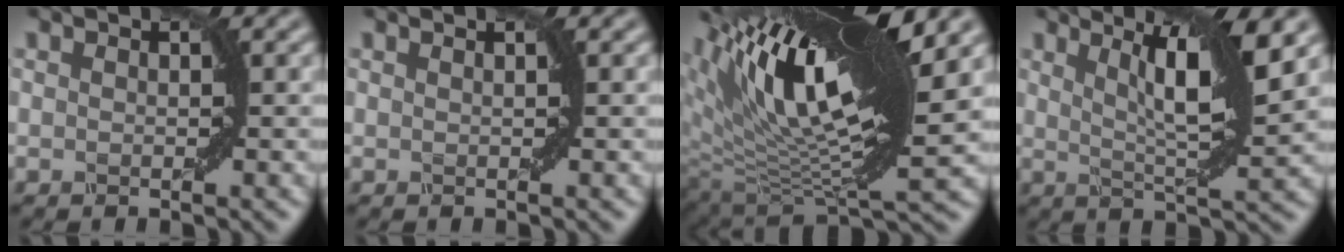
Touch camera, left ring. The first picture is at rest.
{"total": 1.0, "force": [0.6, 0.5, 0.7], "torque": [0.001, -0.007, -0.004]}
{"total": 13.9, "force": [6.8, 4.2, 11.3], "torque": [-0.206, 0.014, 0.123]}
{"total": 6.6, "force": [2.7, 1.1, 5.9], "torque": [-0.087, -0.001, 0.052]}